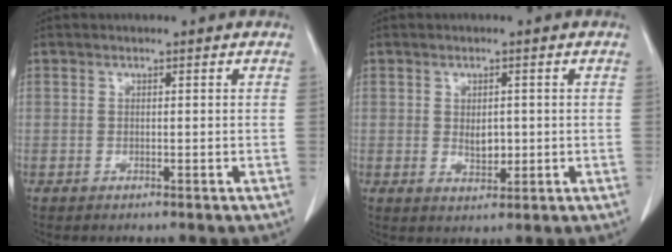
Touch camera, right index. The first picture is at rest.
{"total": 3.0, "force": [0.1, 1.7, 2.4], "torque": [-0.042, -0.005, 0.008]}